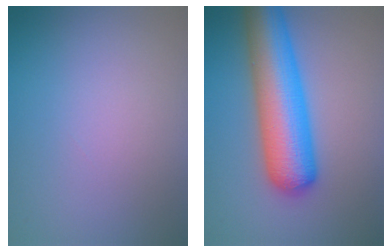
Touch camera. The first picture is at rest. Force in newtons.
{"total": 8.7, "press": 8.7, "slide": 0.3}